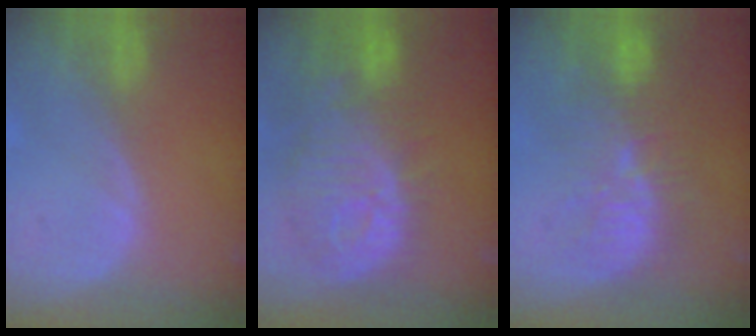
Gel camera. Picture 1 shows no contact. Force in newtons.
{"total": 12.6, "press": 11.2, "slide": 5.7}
{"total": 10.1, "press": 9.3, "slide": 4.0}